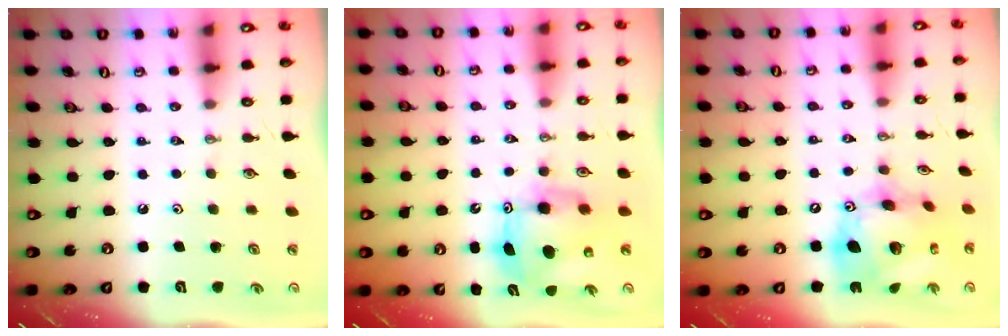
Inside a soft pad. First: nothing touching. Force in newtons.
{"total": 9.8, "press": 9.7, "slide": 0.9}
{"total": 20.5, "press": 20.4, "slide": 2.1}